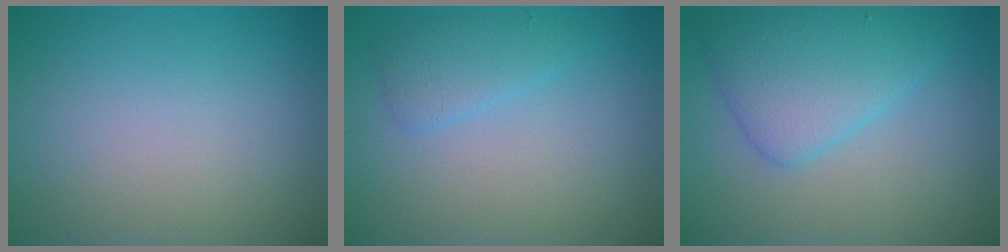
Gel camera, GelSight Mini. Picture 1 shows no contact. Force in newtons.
{"total": 1.9, "press": 1.9, "slide": 0.2}
{"total": 4.6, "press": 4.5, "slide": 0.1}